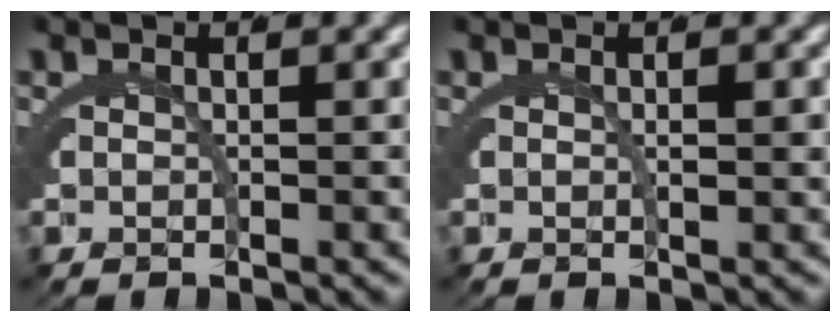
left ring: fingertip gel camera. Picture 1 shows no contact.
{"total": 0.9, "force": [0.0, 0.2, 0.8], "torque": [-0.013, -0.004, 0.000]}